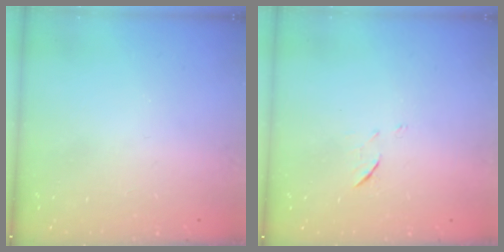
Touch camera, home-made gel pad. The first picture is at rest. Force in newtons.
{"total": 5.4, "press": 5.2, "slide": 1.2}